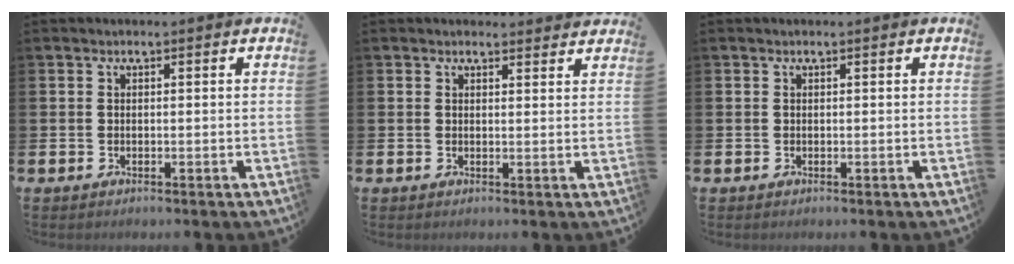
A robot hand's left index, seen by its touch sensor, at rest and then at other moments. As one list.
[{"total": 1.8, "force": [1.8, 0.4, -0.1], "torque": [0.008, -0.008, 0.032]}, {"total": 0.0}]